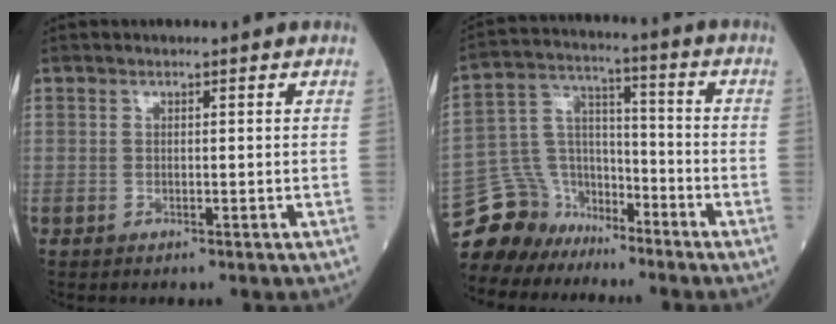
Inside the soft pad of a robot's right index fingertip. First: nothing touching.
{"total": 11.2, "force": [-9.6, 5.8, 0.4], "torque": [-0.023, 0.062, -0.177]}